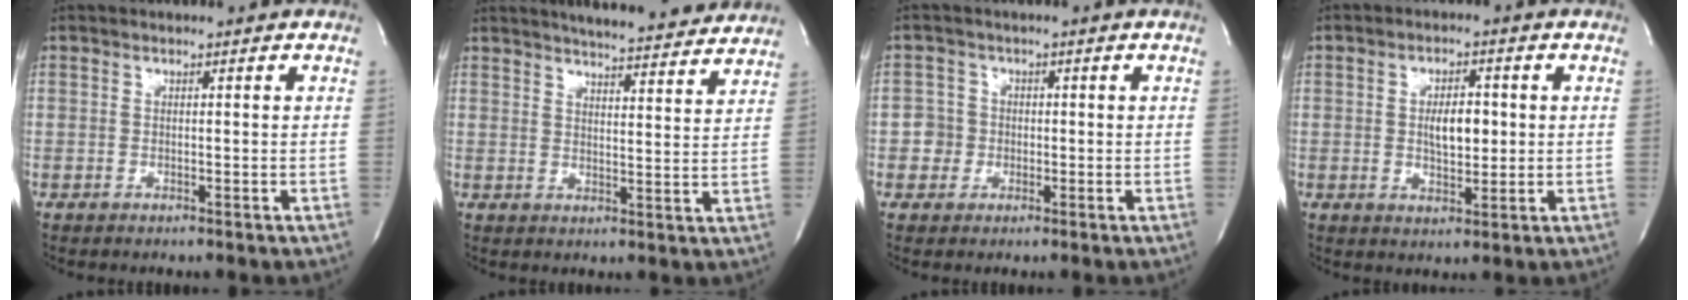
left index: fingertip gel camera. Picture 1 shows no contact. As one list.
[{"total": 16.3, "force": [15.1, 1.6, 6.0], "torque": [-0.087, -0.013, 0.188]}, {"total": 2.6, "force": [-0.6, 2.5, 0.0], "torque": [0.008, 0.004, -0.011]}, {"total": 4.9, "force": [0.1, 2.1, 4.4], "torque": [-0.073, -0.005, 0.006]}]